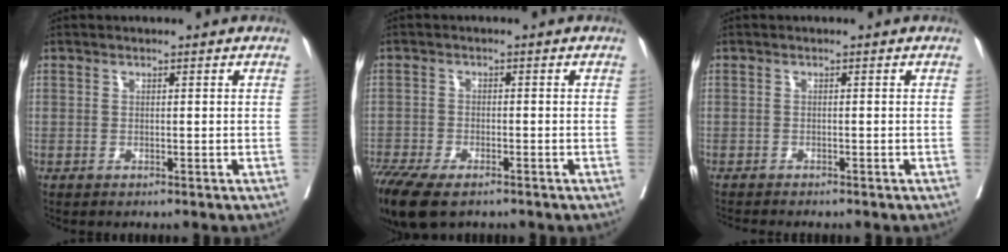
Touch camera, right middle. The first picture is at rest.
{"total": 10.6, "force": [-7.9, 3.8, 6.1], "torque": [-0.122, -0.015, -0.128]}
{"total": 3.3, "force": [-3.0, 0.4, 1.2], "torque": [-0.018, -0.007, -0.046]}